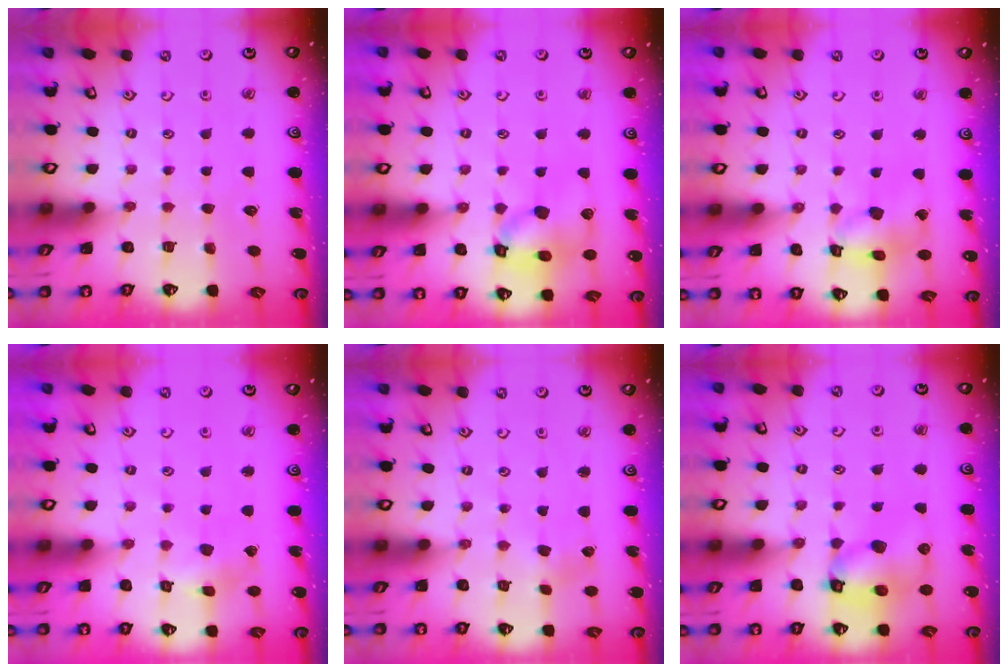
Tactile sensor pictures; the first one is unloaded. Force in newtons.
{"total": 13.8, "press": 13.7, "slide": 1.9}
{"total": 12.5, "press": 12.4, "slide": 1.6}
{"total": 3.3, "press": 3.3, "slide": 0.2}
{"total": 2.2, "press": 2.2, "slide": 0.2}
{"total": 12.0, "press": 11.9, "slide": 1.6}